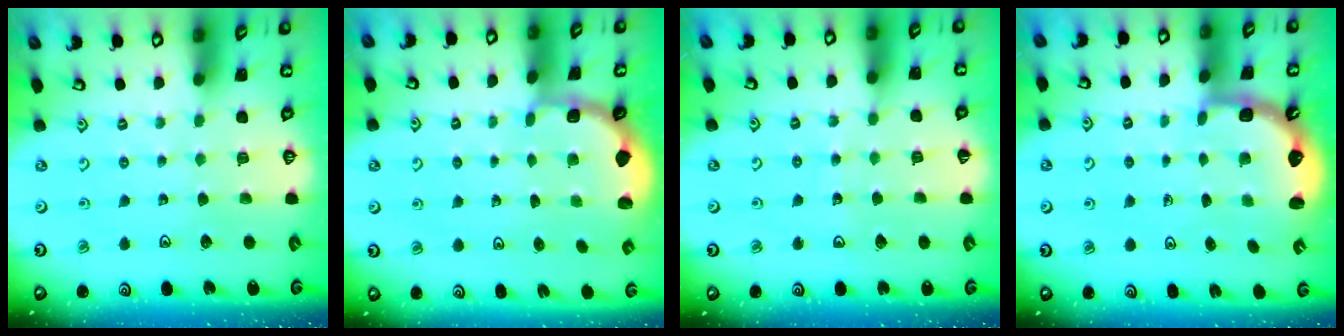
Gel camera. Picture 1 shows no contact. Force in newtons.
{"total": 1.8, "press": 1.6, "slide": 0.8}
{"total": 5.4, "press": 5.4, "slide": 0.4}
{"total": 2.5, "press": 2.1, "slide": 1.3}